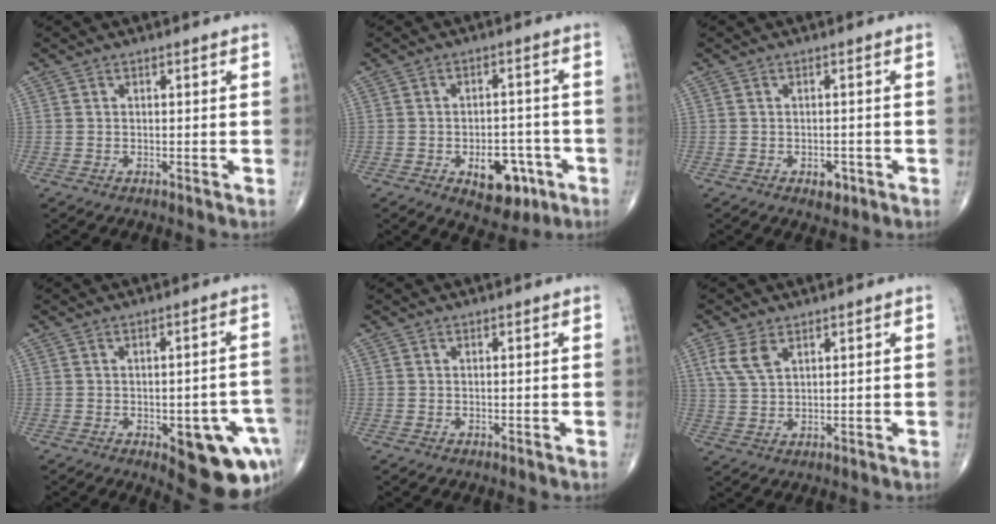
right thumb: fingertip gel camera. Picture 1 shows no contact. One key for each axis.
{"total": 9.8, "fx": -4.0, "fy": 5.8, "fz": 6.8, "tx": -0.063, "ty": 0.025, "tz": -0.047}
{"total": 2.5, "fx": -1.1, "fy": 1.6, "fz": 1.6, "tx": -0.012, "ty": 0.002, "tz": -0.012}
{"total": 15.3, "fx": -5.9, "fy": 6.7, "fz": 12.4, "tx": -0.098, "ty": 0.023, "tz": -0.055}
{"total": 0.0}
{"total": 5.3, "fx": 2.7, "fy": 2.8, "fz": 3.6, "tx": -0.077, "ty": -0.002, "tz": 0.061}